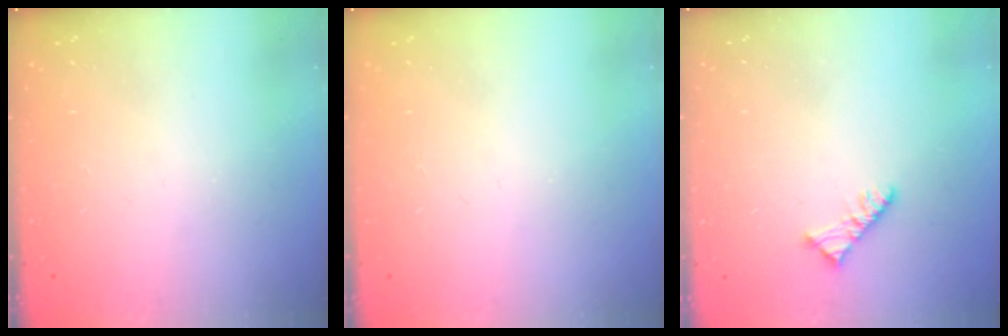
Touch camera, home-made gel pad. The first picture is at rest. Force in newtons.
{"total": 0.0}
{"total": 5.2, "press": 5.1, "slide": 0.8}